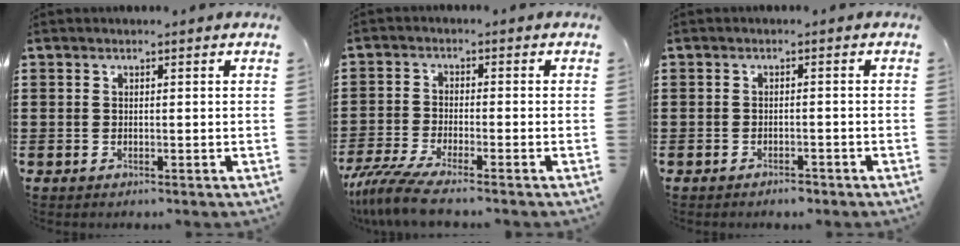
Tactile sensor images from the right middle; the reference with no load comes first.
{"total": 5.2, "force": [-4.4, 0.1, 2.8], "torque": [-0.082, -0.027, -0.090]}
{"total": 1.1, "force": [-1.1, 0.2, 0.3], "torque": [-0.009, -0.002, -0.022]}